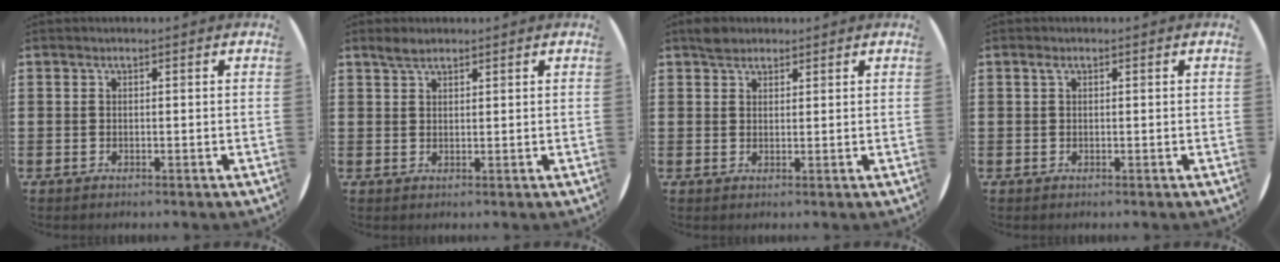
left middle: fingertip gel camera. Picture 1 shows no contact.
{"total": 2.1, "force": [1.7, 0.7, 0.9], "torque": [-0.012, 0.001, 0.030]}
{"total": 2.1, "force": [1.9, 0.9, 0.2], "torque": [0.000, 0.002, 0.035]}
{"total": 0.7, "force": [0.3, 0.4, 0.4], "torque": [-0.011, 0.002, 0.006]}